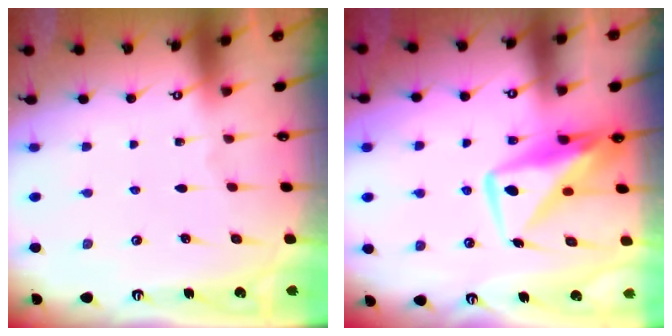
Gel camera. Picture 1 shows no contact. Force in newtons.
{"total": 12.8, "press": 12.8, "slide": 1.0}